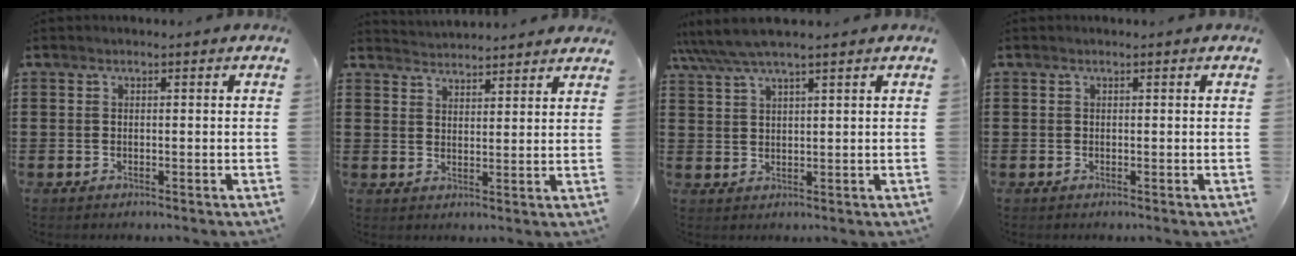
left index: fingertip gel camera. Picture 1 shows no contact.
{"total": 3.3, "force": [3.2, -0.2, -0.4], "torque": [-0.002, -0.012, 0.060]}
{"total": 4.3, "force": [3.5, 0.3, 2.4], "torque": [-0.055, -0.006, 0.064]}
{"total": 0.0}